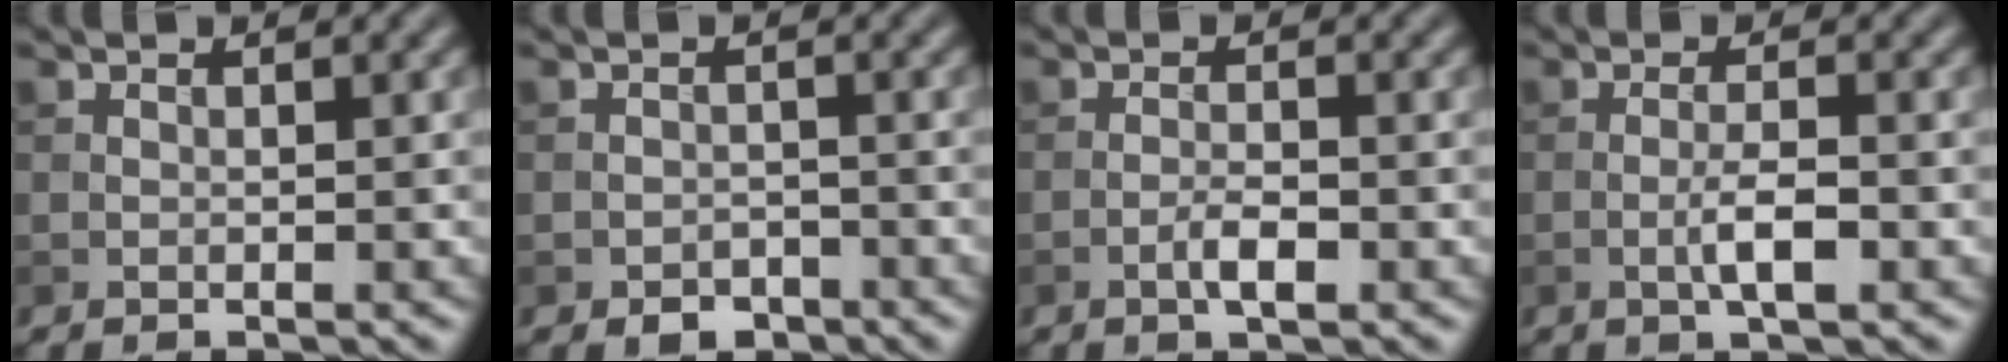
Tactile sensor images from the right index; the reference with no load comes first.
{"total": 2.0, "force": [-1.4, 1.2, 0.7], "torque": [-0.006, 0.001, -0.025]}
{"total": 2.1, "force": [-1.0, 0.5, 1.8], "torque": [-0.034, 0.003, -0.021]}
{"total": 2.7, "force": [-0.9, 0.5, 2.6], "torque": [-0.047, 0.002, -0.019]}